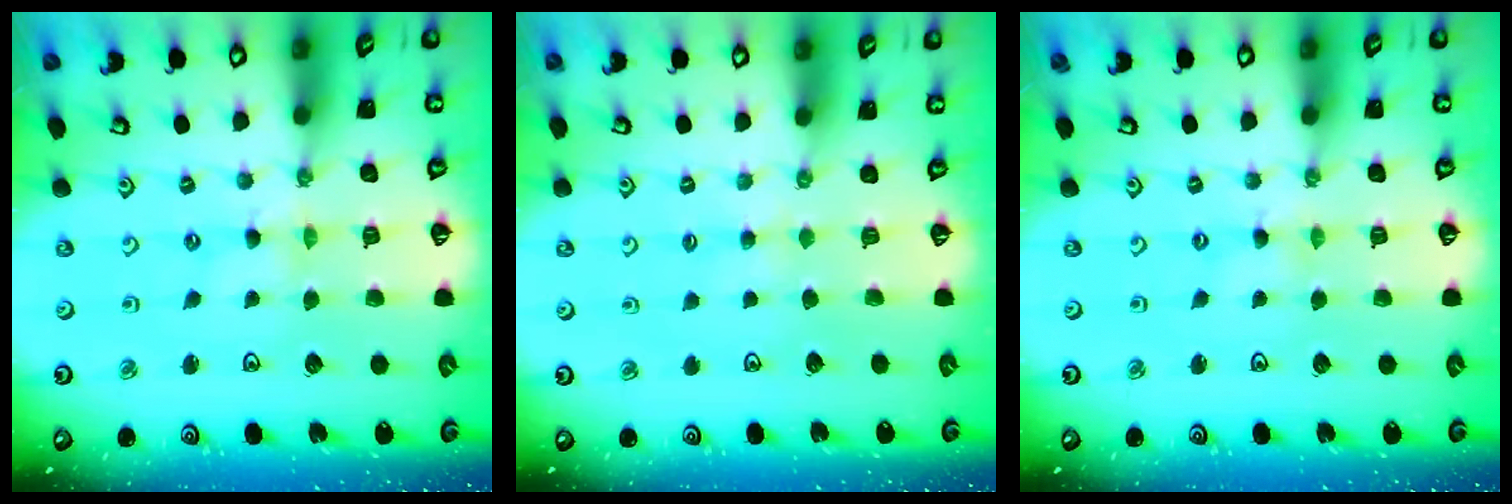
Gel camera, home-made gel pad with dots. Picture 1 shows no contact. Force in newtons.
{"total": 2.3, "press": 2.3, "slide": 0.4}
{"total": 0.0}